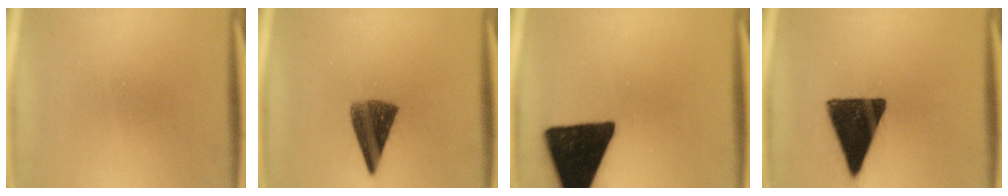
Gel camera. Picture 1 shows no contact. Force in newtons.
{"total": 8.0}
{"total": 17.6}
{"total": 15.7}